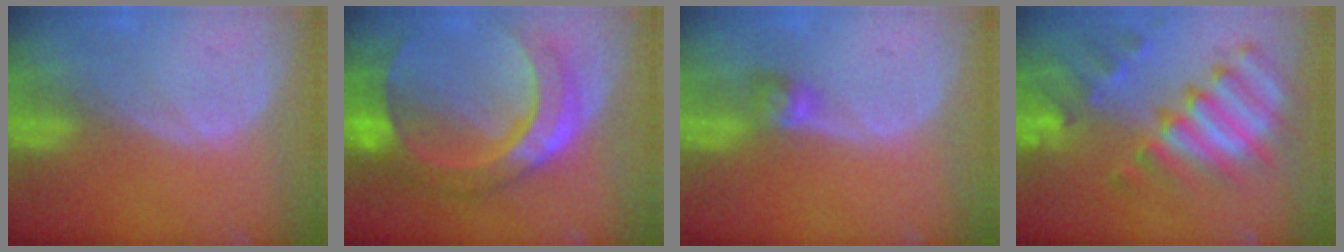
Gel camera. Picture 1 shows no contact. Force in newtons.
{"total": 10.9, "press": 10.8, "slide": 1.1}
{"total": 2.7, "press": 2.4, "slide": 1.2}
{"total": 11.5, "press": 9.9, "slide": 5.8}